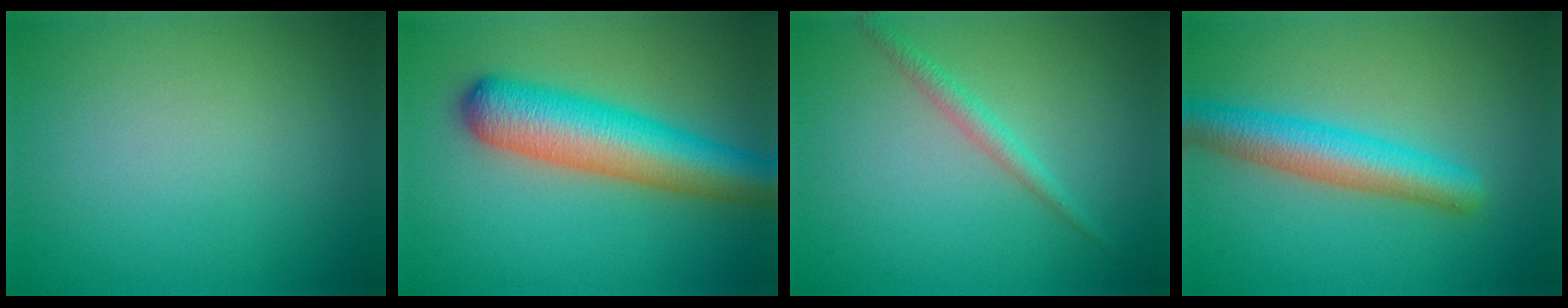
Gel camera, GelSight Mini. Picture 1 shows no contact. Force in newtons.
{"total": 8.7, "press": 8.7, "slide": 0.4}
{"total": 1.8, "press": 1.8, "slide": 0.0}
{"total": 5.3, "press": 5.3, "slide": 0.1}